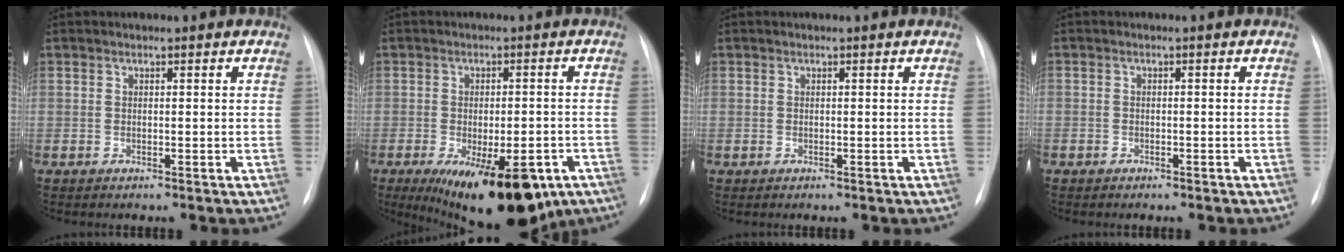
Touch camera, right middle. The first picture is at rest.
{"total": 18.4, "force": [-10.2, 7.5, 13.3], "torque": [-0.164, -0.013, -0.133]}
{"total": 0.0}
{"total": 1.3, "force": [-1.0, 0.8, 0.4], "torque": [-0.009, 0.003, -0.013]}